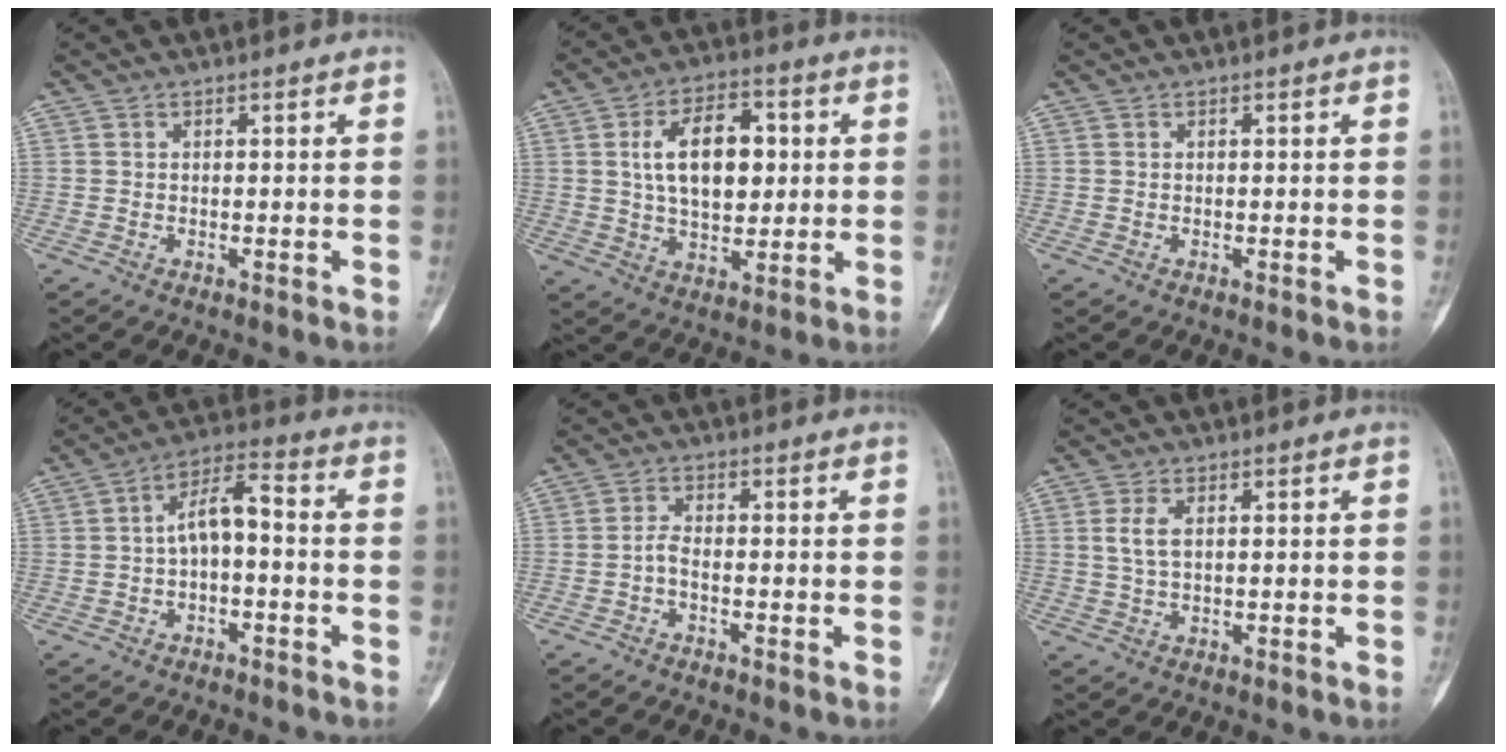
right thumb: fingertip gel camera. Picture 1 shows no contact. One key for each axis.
{"total": 13.2, "fx": 2.1, "fy": 7.8, "fz": 10.5, "tx": -0.144, "ty": 0.005, "tz": 0.035}
{"total": 0.0}
{"total": 7.3, "fx": -0.8, "fy": 3.8, "fz": 6.3, "tx": -0.100, "ty": 0.042, "tz": -0.025}
{"total": 2.1, "fx": -1.1, "fy": 1.0, "fz": 1.5, "tx": -0.029, "ty": 0.011, "tz": -0.028}
{"total": 3.6, "fx": 0.7, "fy": 1.9, "fz": 2.9, "tx": -0.061, "ty": 0.002, "tz": 0.012}